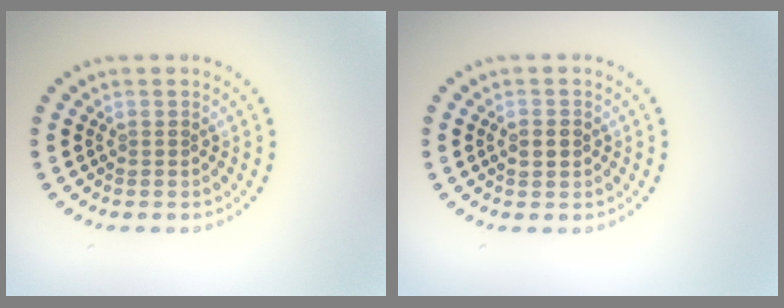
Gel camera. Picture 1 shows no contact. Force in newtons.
{"total": 2.0, "press": 2.0, "slide": 0.0}